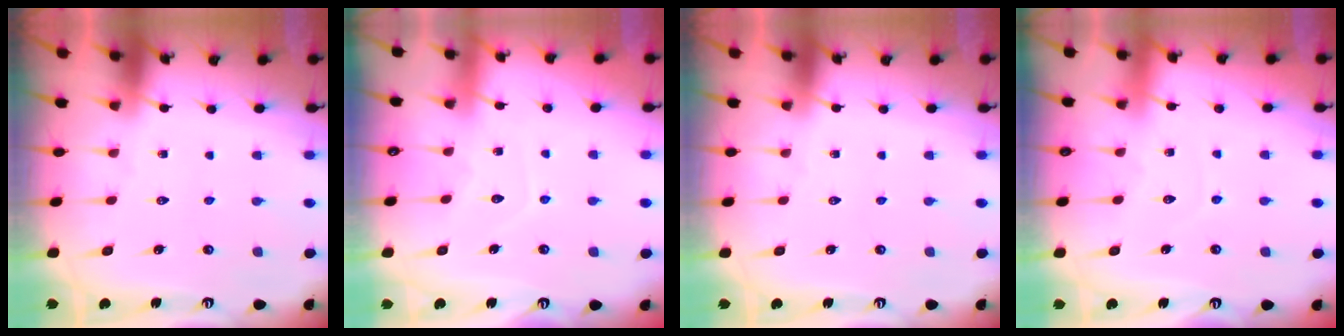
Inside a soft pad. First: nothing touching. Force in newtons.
{"total": 4.1, "press": 4.1, "slide": 0.4}
{"total": 0.0}
{"total": 2.7, "press": 2.7, "slide": 0.2}